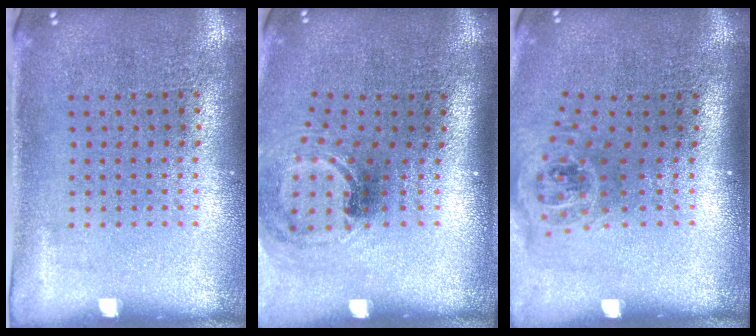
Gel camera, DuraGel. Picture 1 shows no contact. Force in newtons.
{"total": 1.5, "press": 1.1, "slide": 0.9}
{"total": 1.3, "press": 1.0, "slide": 0.8}